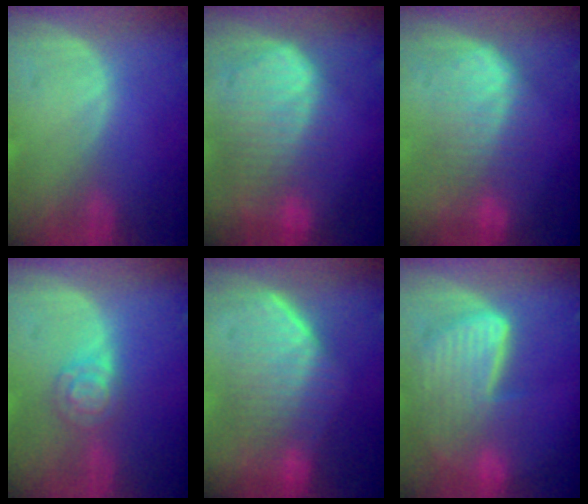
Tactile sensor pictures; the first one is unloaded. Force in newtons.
{"total": 10.3, "press": 8.9, "slide": 5.3}
{"total": 6.9, "press": 6.9, "slide": 0.5}
{"total": 4.6, "press": 4.2, "slide": 1.9}
{"total": 7.8, "press": 7.7, "slide": 0.6}
{"total": 9.2, "press": 8.1, "slide": 4.5}